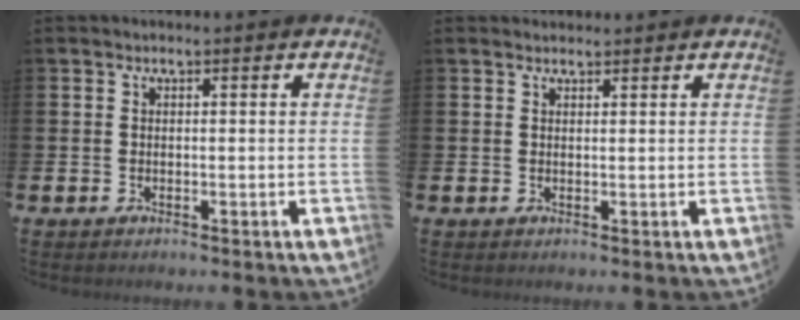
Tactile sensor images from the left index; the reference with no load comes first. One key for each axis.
{"total": 0.7, "fx": 0.7, "fy": 0.2, "fz": 0.0, "tx": 0.011, "ty": 0.000, "tz": 0.010}